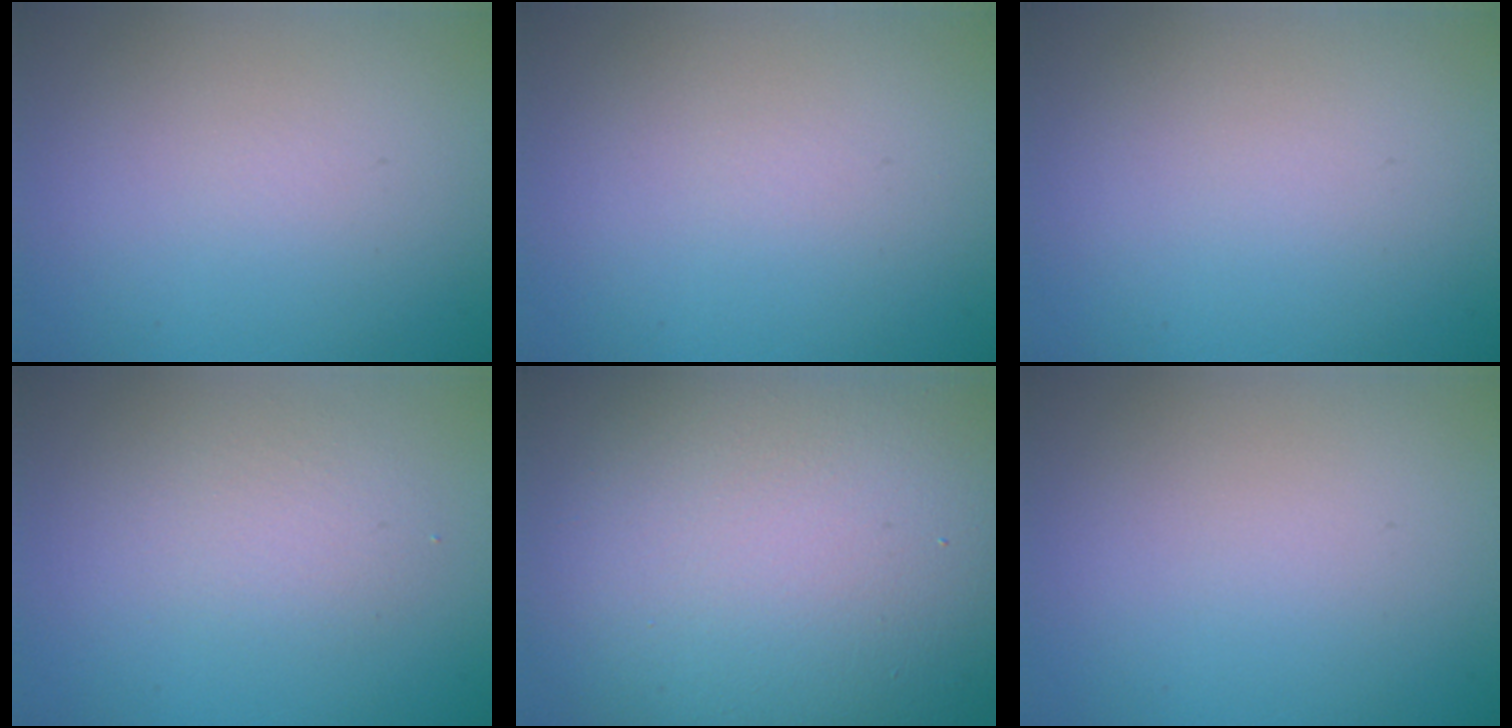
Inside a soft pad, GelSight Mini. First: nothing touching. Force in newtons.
{"total": 0.0}
{"total": 0.0}
{"total": 2.1, "press": 2.1, "slide": 0.1}
{"total": 19.8, "press": 19.7, "slide": 1.4}
{"total": 0.0}